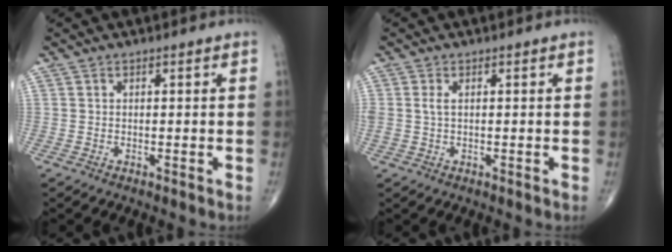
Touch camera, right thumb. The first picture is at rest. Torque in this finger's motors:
{"motor_torque": [-0.24, -0.23, 0.33, 0.26, 0.03]}